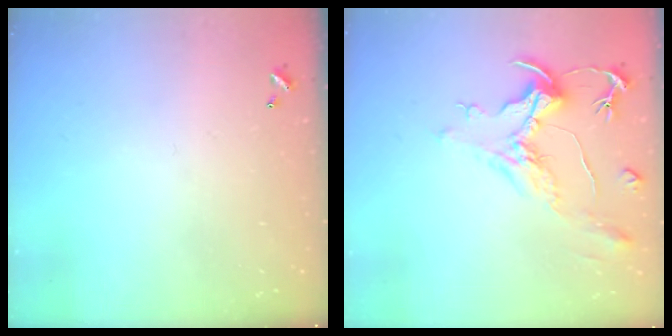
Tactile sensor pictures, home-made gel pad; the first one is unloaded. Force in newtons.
{"total": 2.2, "press": 1.7, "slide": 1.3}